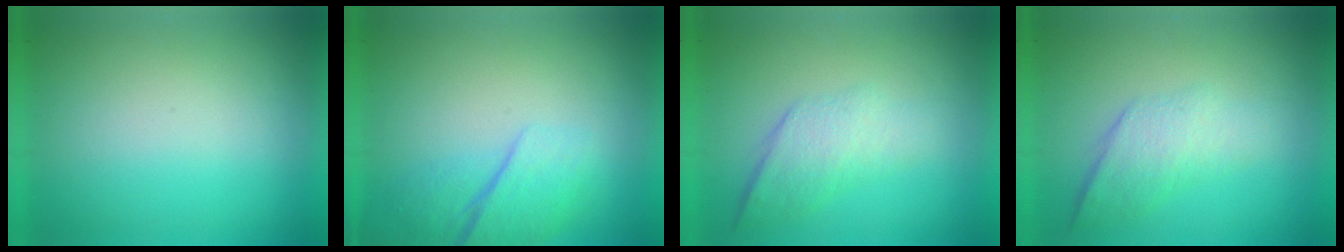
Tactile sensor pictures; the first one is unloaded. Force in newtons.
{"total": 2.6}
{"total": 2.2}
{"total": 2.2}